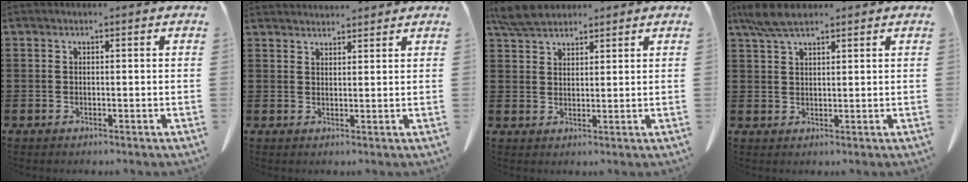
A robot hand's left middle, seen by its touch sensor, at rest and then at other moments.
{"total": 2.4, "force": [2.4, 0.1, 0.0], "torque": [-0.007, -0.004, 0.046]}
{"total": 4.7, "force": [4.1, 1.5, 1.9], "torque": [-0.048, -0.001, 0.078]}
{"total": 5.0, "force": [3.7, 1.3, 3.2], "torque": [-0.071, -0.001, 0.068]}